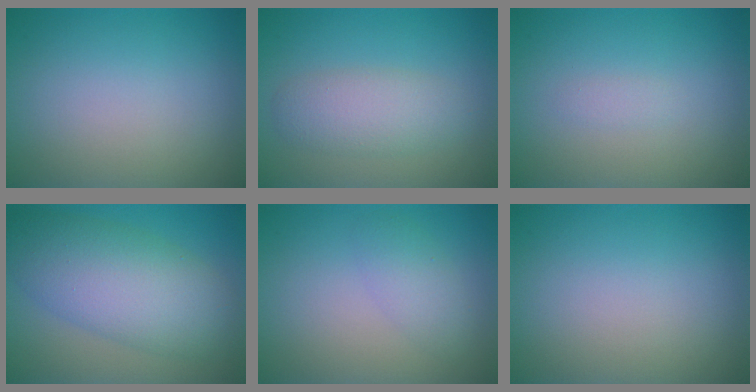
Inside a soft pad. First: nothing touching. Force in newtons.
{"total": 3.5, "press": 3.5, "slide": 0.3}
{"total": 0.6, "press": 0.6, "slide": 0.0}
{"total": 8.4, "press": 8.4, "slide": 0.4}
{"total": 2.1, "press": 2.1, "slide": 0.1}
{"total": 0.0}